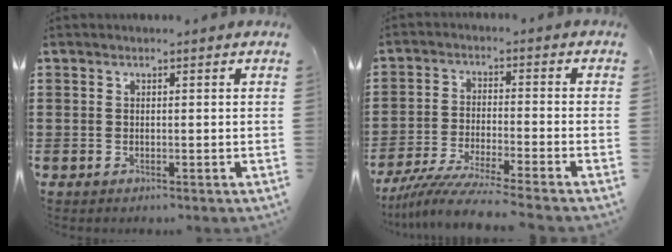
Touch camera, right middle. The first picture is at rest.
{"total": 6.5, "force": [-5.9, -0.5, 2.7], "torque": [-0.060, -0.020, -0.115]}